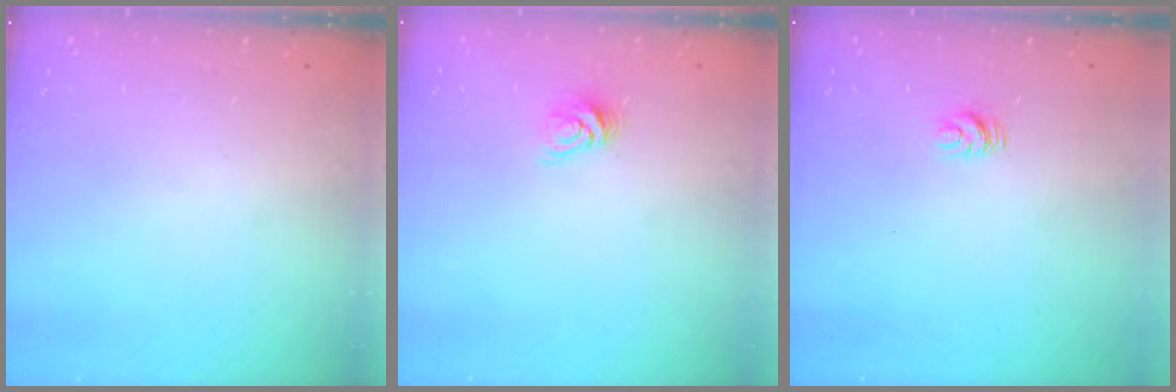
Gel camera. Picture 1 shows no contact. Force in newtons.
{"total": 5.8, "press": 5.8, "slide": 0.3}
{"total": 5.1, "press": 5.1, "slide": 0.5}